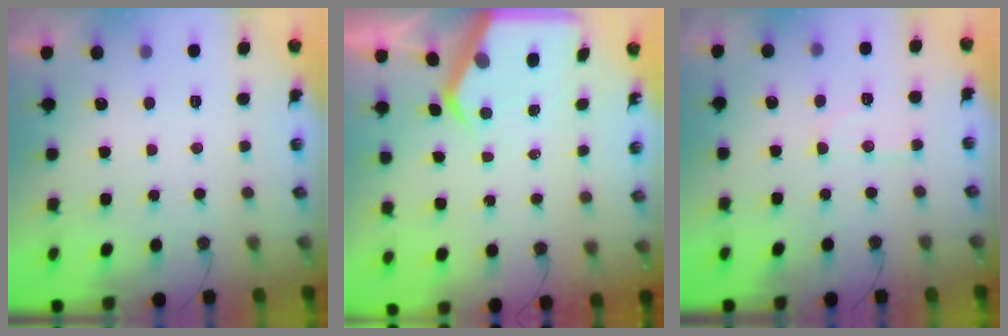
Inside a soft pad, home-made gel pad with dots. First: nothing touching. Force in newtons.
{"total": 6.0, "press": 6.0, "slide": 0.7}
{"total": 7.4, "press": 7.4, "slide": 0.6}